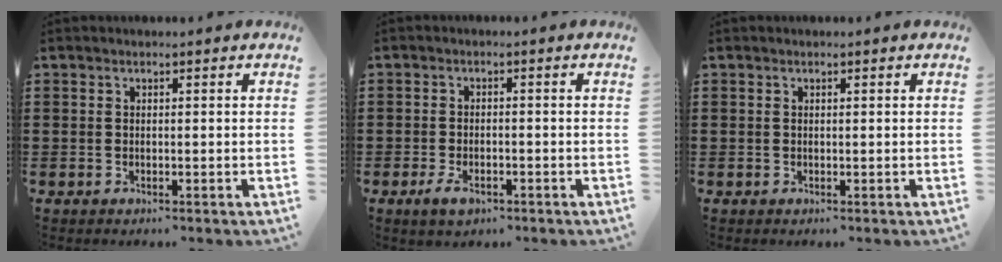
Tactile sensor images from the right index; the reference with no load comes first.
{"total": 2.5, "force": [-1.4, 1.2, 1.7], "torque": [-0.037, -0.002, -0.028]}
{"total": 0.0}